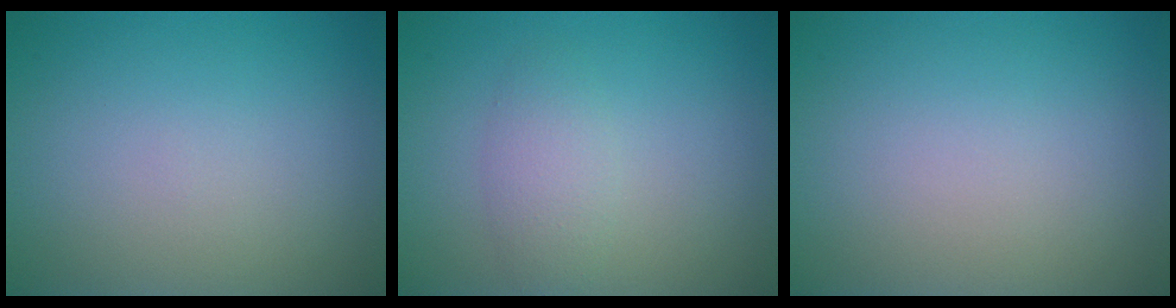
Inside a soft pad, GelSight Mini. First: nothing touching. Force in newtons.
{"total": 2.1, "press": 2.1, "slide": 0.1}
{"total": 0.0}